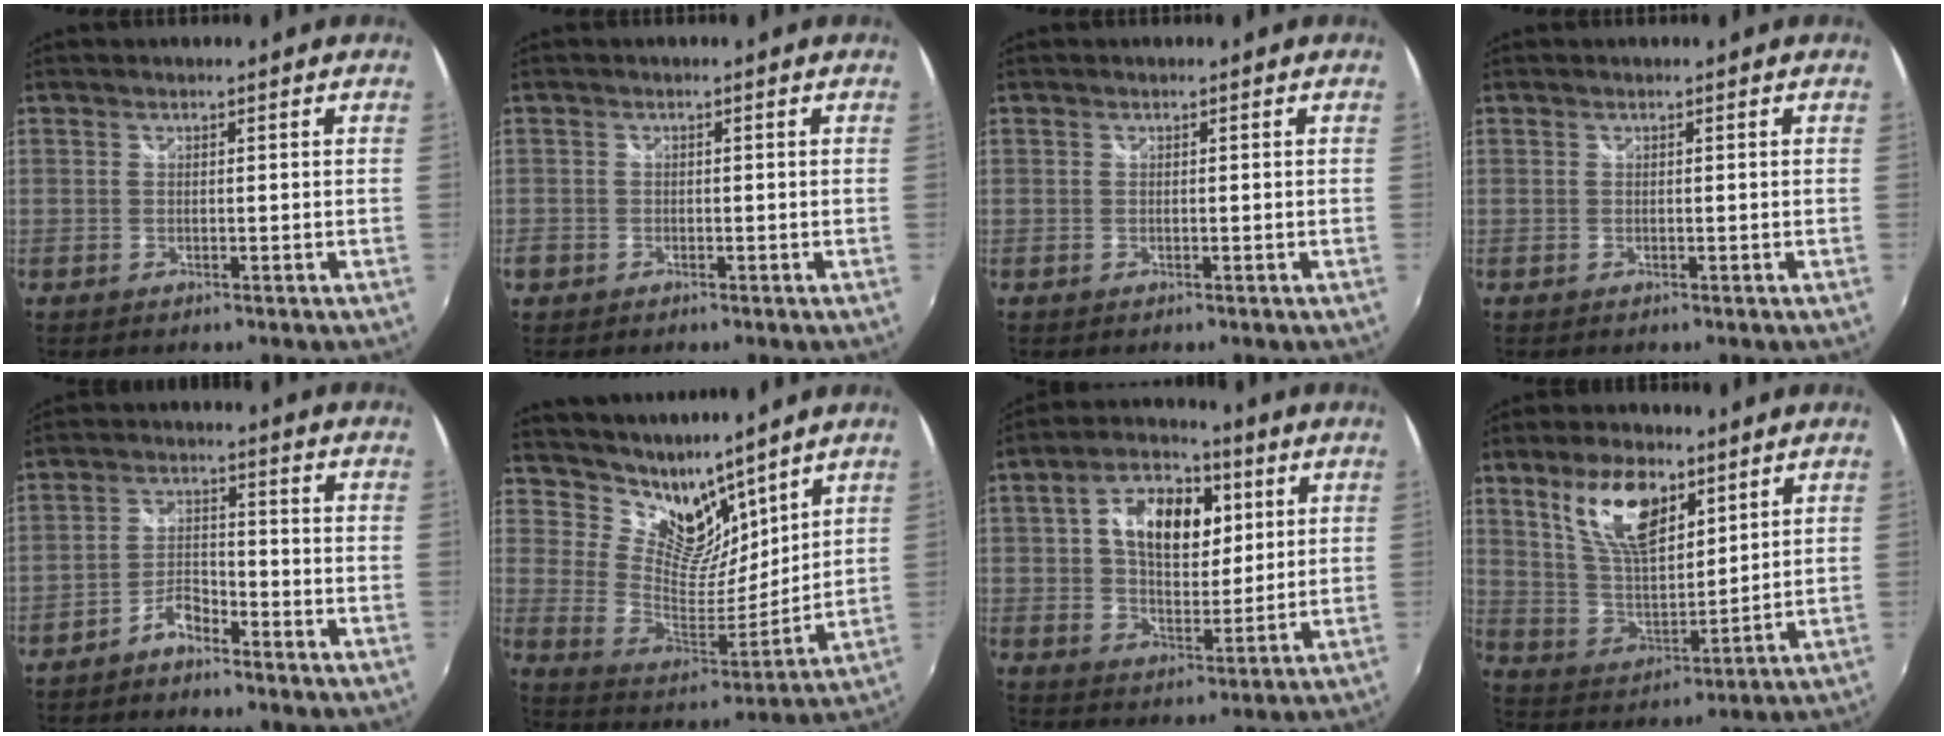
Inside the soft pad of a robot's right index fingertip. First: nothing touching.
{"total": 1.4, "force": [-0.5, 1.2, 0.2], "torque": [-0.008, 0.002, -0.008]}
{"total": 0.0}
{"total": 0.0}
{"total": 4.4, "force": [-3.7, 1.4, 2.0], "torque": [-0.050, 0.015, -0.070]}
{"total": 12.0, "force": [10.0, 5.3, 4.0], "torque": [-0.076, -0.017, 0.191]}
{"total": 14.4, "force": [4.0, 8.8, 10.6], "torque": [-0.189, 0.027, 0.066]}
{"total": 13.7, "force": [7.6, 6.1, 9.6], "torque": [-0.176, 0.011, 0.153]}